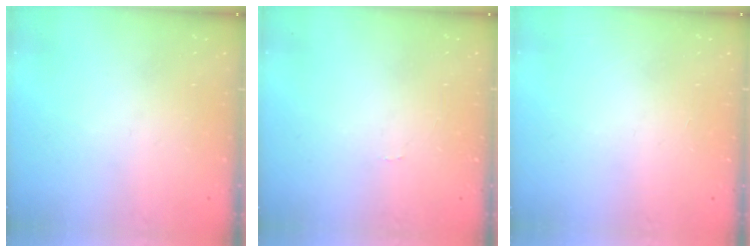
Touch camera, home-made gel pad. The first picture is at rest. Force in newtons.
{"total": 0.0}
{"total": 1.4, "press": 1.4, "slide": 0.0}